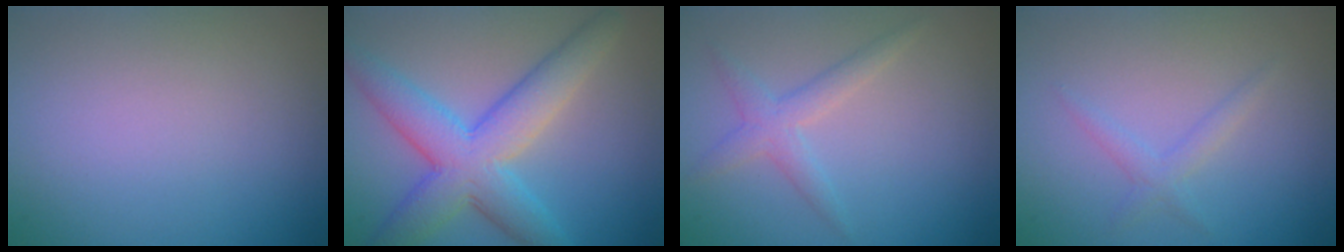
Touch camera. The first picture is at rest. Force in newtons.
{"total": 7.3, "press": 7.3, "slide": 0.2}
{"total": 2.2, "press": 2.2, "slide": 0.1}
{"total": 1.4, "press": 1.4, "slide": 0.0}